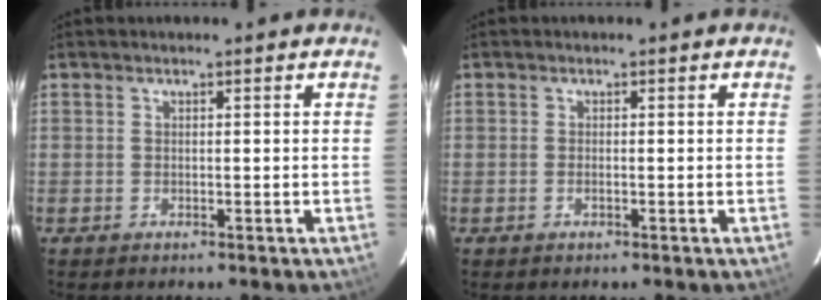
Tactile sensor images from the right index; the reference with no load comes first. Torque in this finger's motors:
{"motor_torque": [-0.13, 0.30, -0.10, 0.00]}